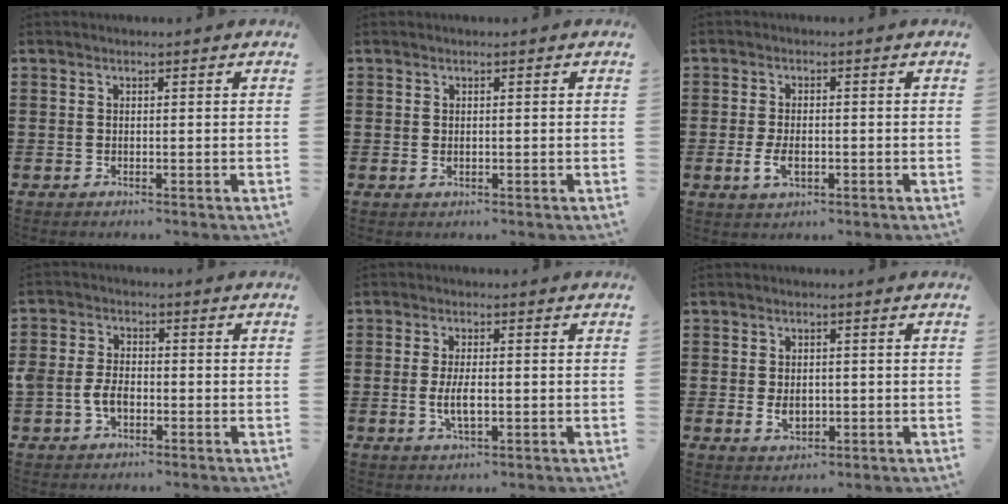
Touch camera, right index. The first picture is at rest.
{"total": 0.5, "force": [0.1, 0.3, 0.4], "torque": [-0.010, 0.000, 0.001]}
{"total": 3.6, "force": [-0.9, 1.9, 2.9], "torque": [-0.067, -0.005, -0.017]}
{"total": 4.4, "force": [-1.1, 2.9, 3.1], "torque": [-0.080, 0.000, -0.026]}
{"total": 4.1, "force": [-0.6, 1.4, 3.8], "torque": [-0.083, -0.005, -0.014]}
{"total": 3.1, "force": [-0.2, 2.1, 2.3], "torque": [-0.039, 0.003, -0.007]}